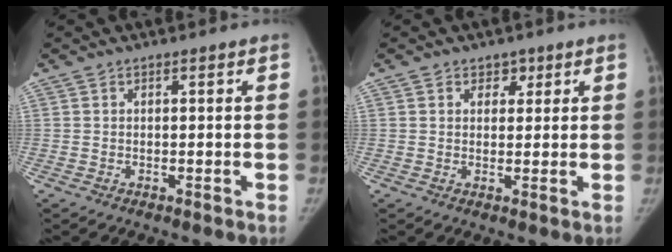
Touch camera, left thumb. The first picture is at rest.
{"total": 2.7, "force": [1.4, 2.2, 0.8], "torque": [0.015, -0.007, 0.016]}